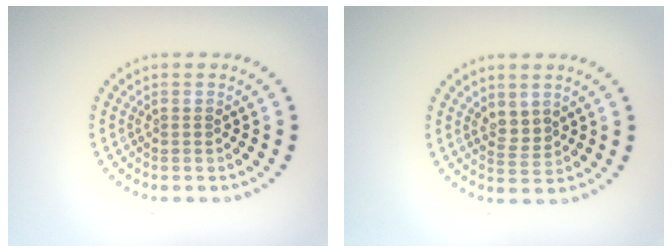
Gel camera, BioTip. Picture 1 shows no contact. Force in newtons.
{"total": 1.6, "press": 1.3, "slide": 1.0}